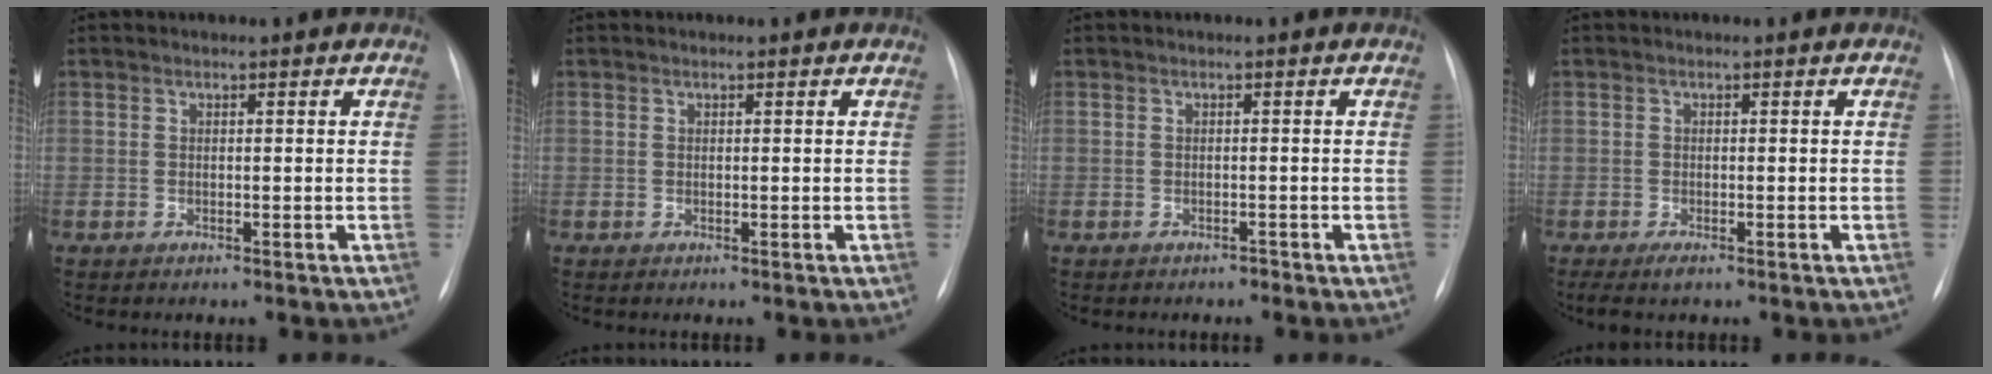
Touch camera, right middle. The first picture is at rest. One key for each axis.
{"total": 0.0}
{"total": 0.7, "fx": -0.6, "fy": 0.2, "fz": 0.0, "tx": -0.003, "ty": -0.001, "tz": -0.014}
{"total": 2.0, "fx": -1.4, "fy": 0.5, "fz": 1.4, "tx": -0.030, "ty": -0.006, "tz": -0.022}